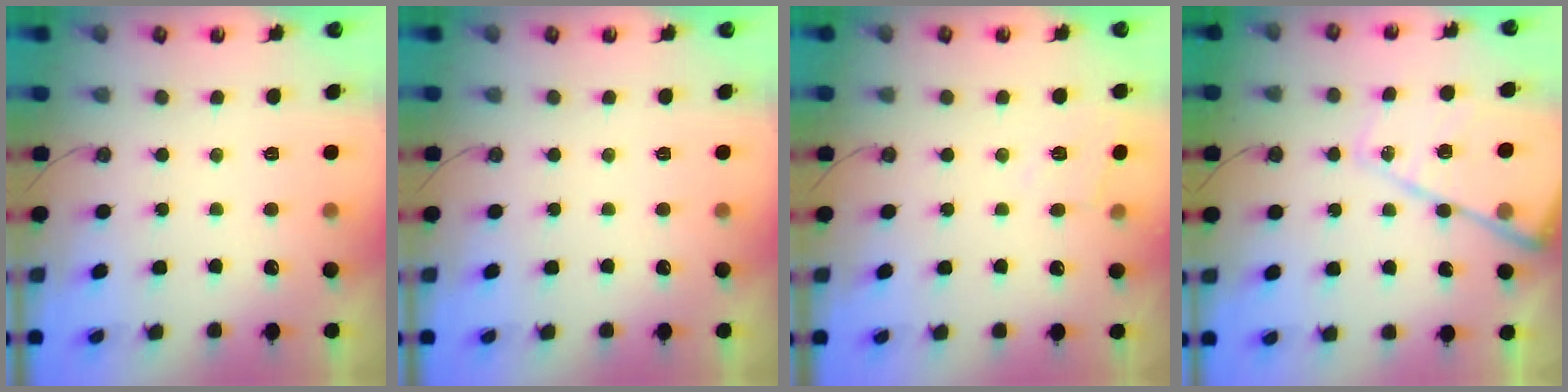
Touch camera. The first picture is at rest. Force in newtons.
{"total": 0.0}
{"total": 5.2, "press": 5.2, "slide": 0.5}
{"total": 19.3, "press": 19.2, "slide": 2.1}